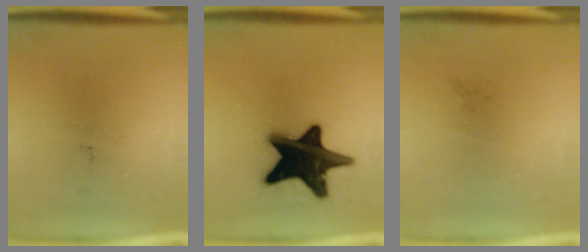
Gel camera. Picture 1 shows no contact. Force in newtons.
{"total": 19.9}
{"total": 0.0}